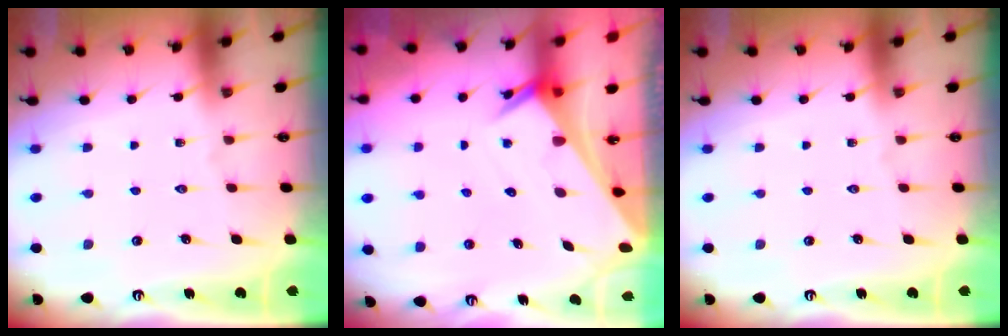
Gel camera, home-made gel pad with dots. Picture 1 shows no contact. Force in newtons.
{"total": 2.9, "press": 2.9, "slide": 0.3}
{"total": 0.0}